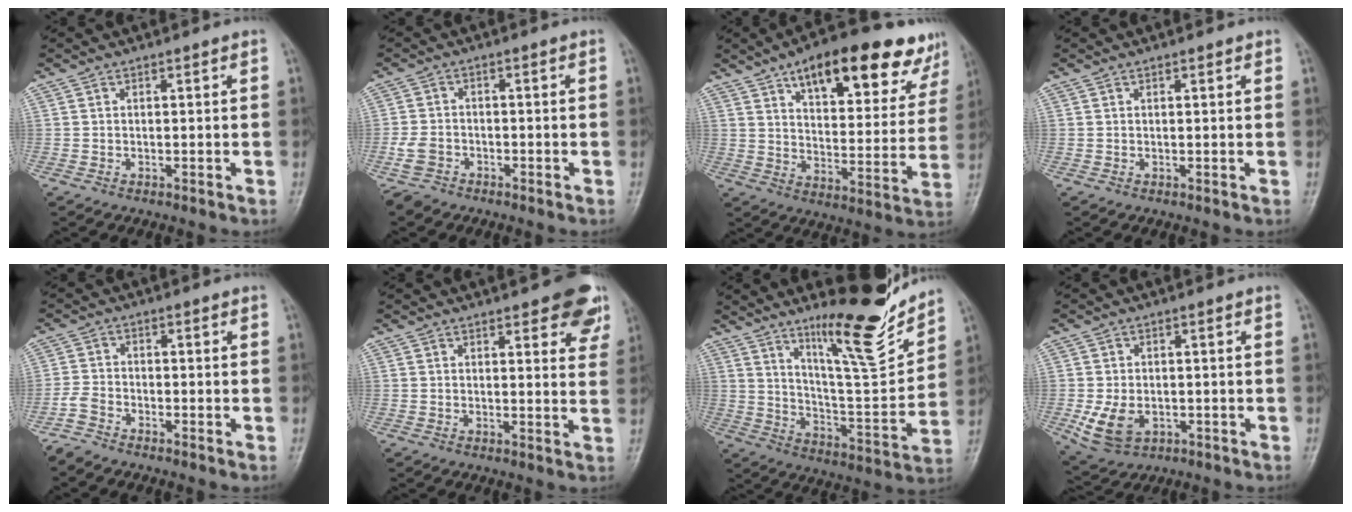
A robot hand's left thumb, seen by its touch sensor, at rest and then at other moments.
{"total": 3.8, "force": [-2.8, 2.3, 1.0], "torque": [-0.025, 0.010, -0.057]}
{"total": 23.1, "force": [14.2, 8.8, 15.9], "torque": [-0.176, -0.032, 0.205]}
{"total": 0.6, "force": [0.3, 0.2, 0.4], "torque": [-0.008, -0.001, 0.004]}
{"total": 3.0, "force": [-2.8, 0.9, 0.6], "torque": [-0.019, 0.000, -0.065]}
{"total": 9.9, "force": [6.4, 3.5, 6.7], "torque": [-0.045, -0.025, 0.068]}
{"total": 17.1, "force": [12.8, 2.9, 11.1], "torque": [-0.142, -0.098, 0.215]}
{"total": 7.1, "force": [-1.7, 5.0, 4.7], "torque": [-0.084, -0.002, -0.017]}